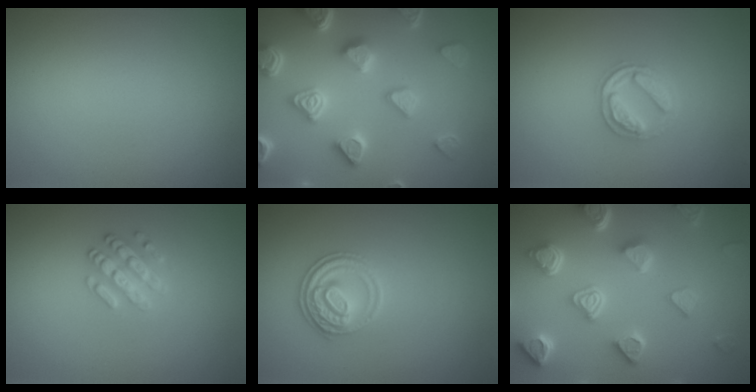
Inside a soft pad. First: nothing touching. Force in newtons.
{"total": 6.4, "press": 5.5, "slide": 3.3}
{"total": 2.6, "press": 2.5, "slide": 0.5}
{"total": 2.5, "press": 2.4, "slide": 0.6}
{"total": 2.8, "press": 2.7, "slide": 0.5}
{"total": 6.8, "press": 5.3, "slide": 4.1}